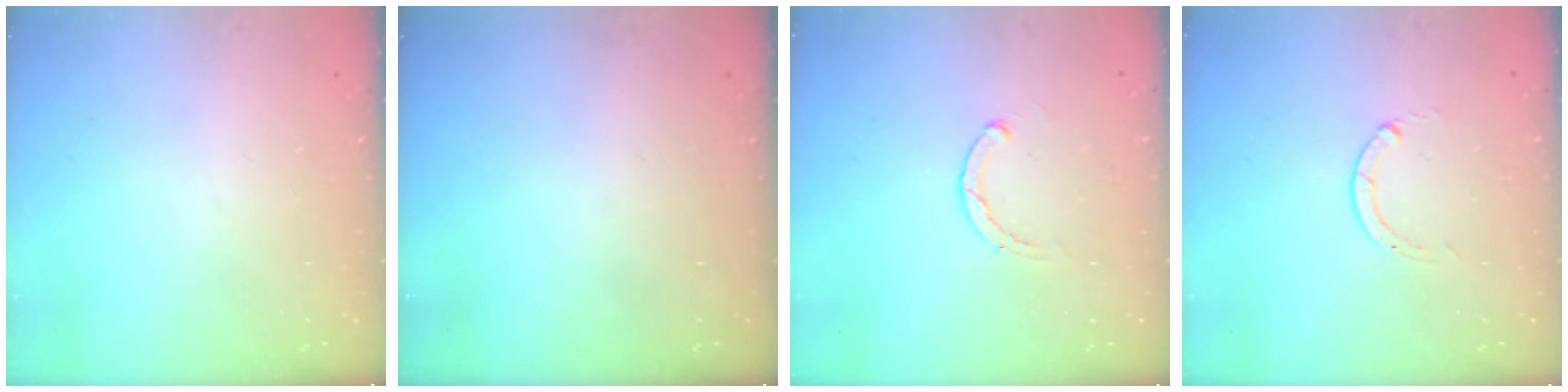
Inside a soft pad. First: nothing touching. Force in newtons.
{"total": 0.0}
{"total": 1.1, "press": 1.0, "slide": 0.3}
{"total": 0.0}